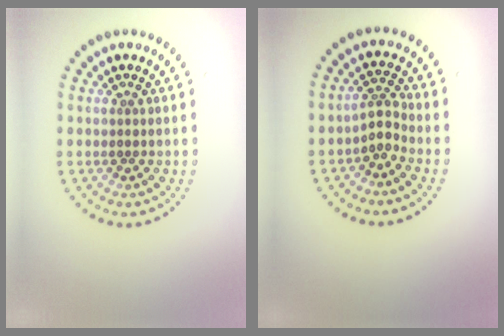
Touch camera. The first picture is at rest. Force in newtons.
{"total": 2.1, "press": 1.5, "slide": 1.5}